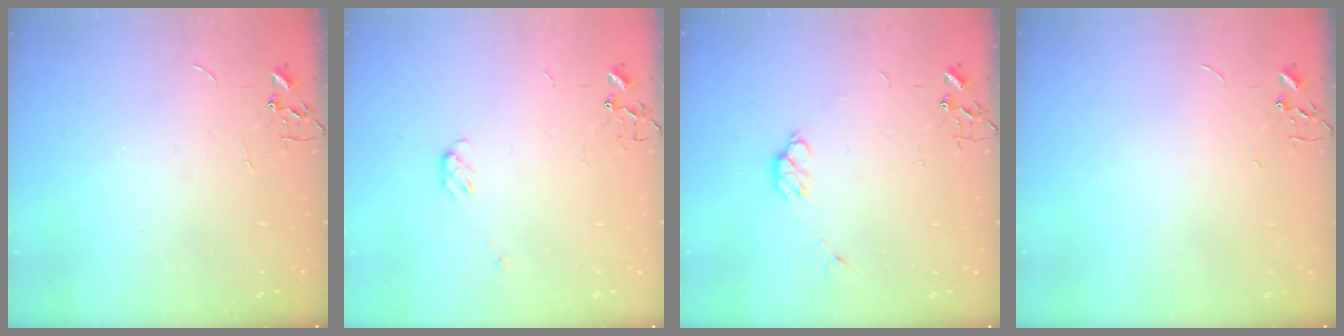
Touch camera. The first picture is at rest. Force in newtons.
{"total": 3.5, "press": 3.5, "slide": 0.5}
{"total": 6.2, "press": 6.0, "slide": 1.5}
{"total": 0.0}